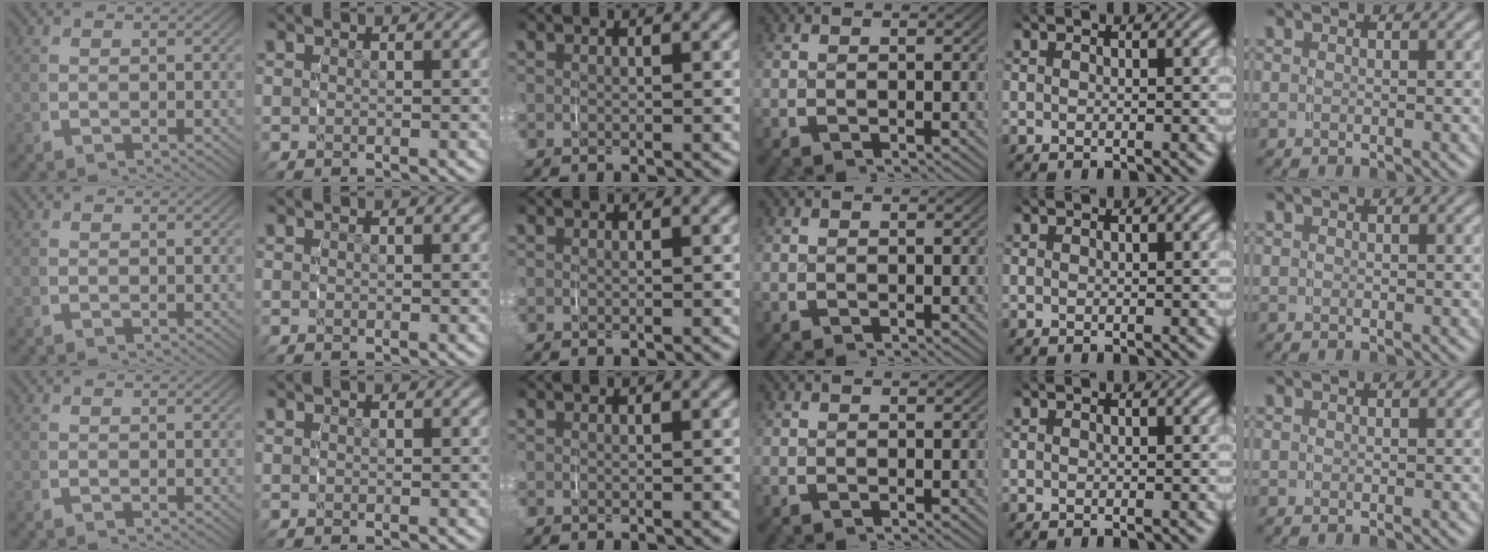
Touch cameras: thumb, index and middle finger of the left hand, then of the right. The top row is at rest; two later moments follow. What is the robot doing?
{"motion": "grasp_and_lifting", "object": "paper towel"}